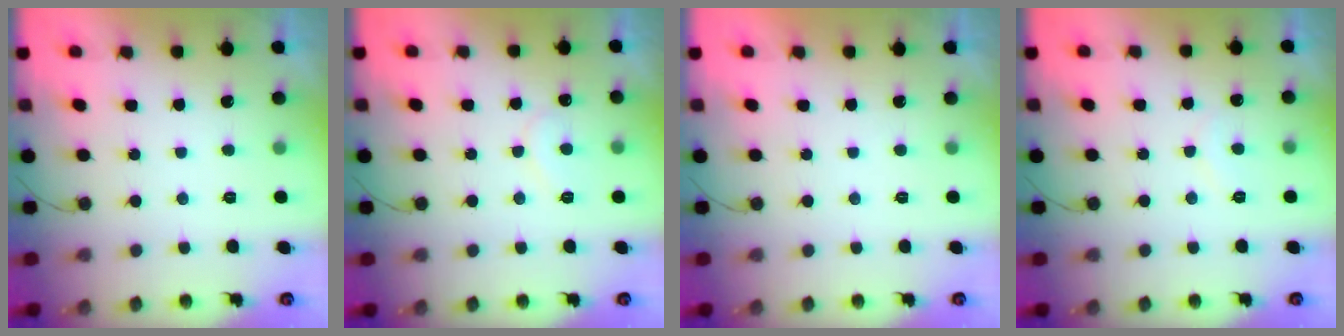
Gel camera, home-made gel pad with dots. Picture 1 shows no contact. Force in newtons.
{"total": 6.0, "press": 6.0, "slide": 0.4}
{"total": 1.8, "press": 1.8, "slide": 0.0}
{"total": 5.3, "press": 5.3, "slide": 0.4}